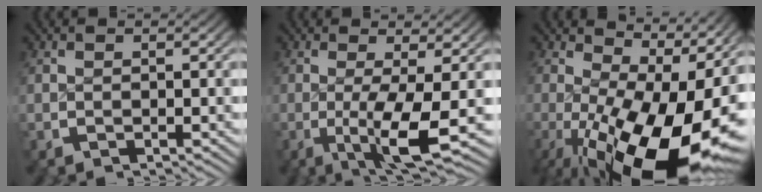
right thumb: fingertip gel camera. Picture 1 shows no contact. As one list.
[{"total": 6.5, "force": [-0.9, 2.0, 6.1], "torque": [-0.117, -0.021, -0.012]}, {"total": 16.1, "force": [-2.8, 9.0, 13.1], "torque": [-0.219, -0.071, -0.002]}]